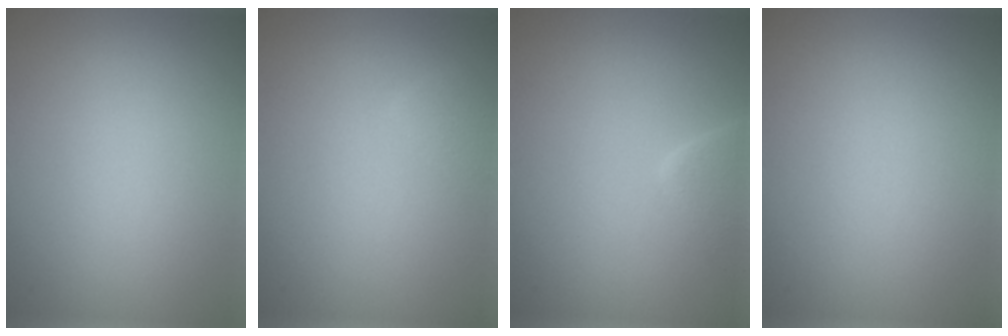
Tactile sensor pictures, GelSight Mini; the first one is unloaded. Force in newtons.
{"total": 1.2, "press": 1.2, "slide": 0.0}
{"total": 2.8, "press": 2.8, "slide": 0.2}
{"total": 0.0}